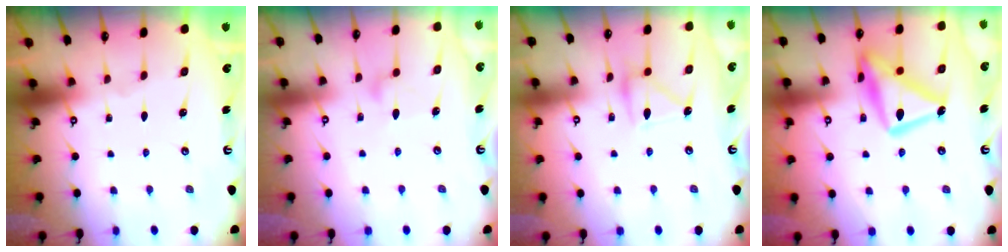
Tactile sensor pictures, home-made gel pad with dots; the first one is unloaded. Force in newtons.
{"total": 9.8, "press": 9.8, "slide": 0.5}
{"total": 12.3, "press": 12.3, "slide": 0.8}
{"total": 18.2, "press": 18.1, "slide": 1.5}